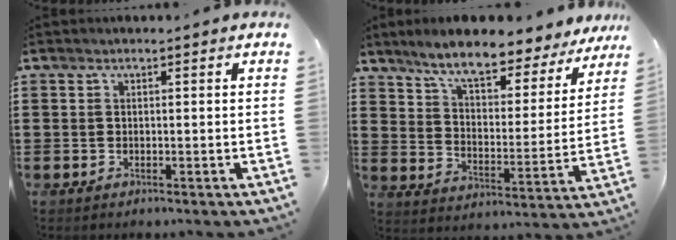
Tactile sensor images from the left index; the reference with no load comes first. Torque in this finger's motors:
{"motor_torque": [2.14, 0.00, 1.05, 0.21]}